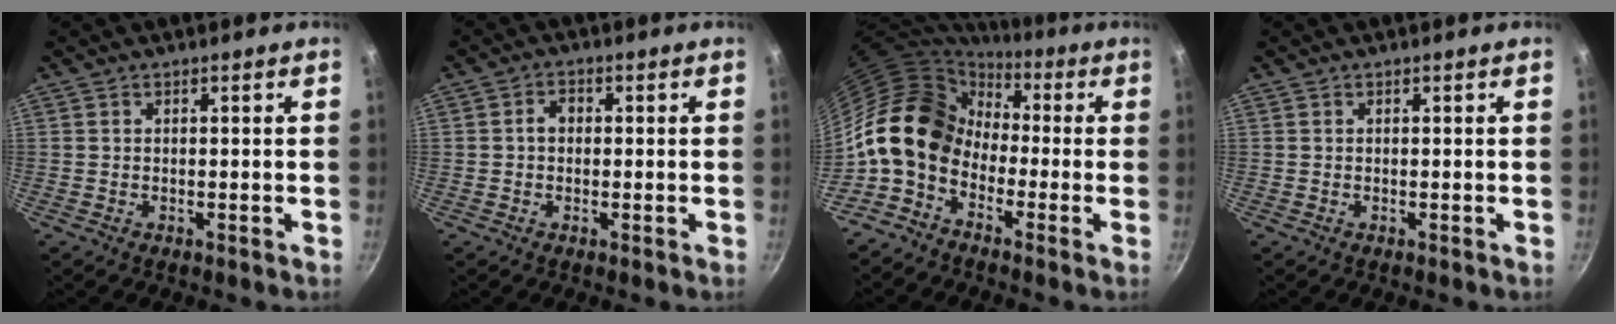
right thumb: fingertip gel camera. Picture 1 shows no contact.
{"total": 2.6, "force": [0.0, 2.0, 1.6], "torque": [-0.017, 0.010, -0.003]}
{"total": 13.9, "force": [-2.0, 10.5, 8.8], "torque": [-0.123, 0.037, -0.061]}
{"total": 0.0}